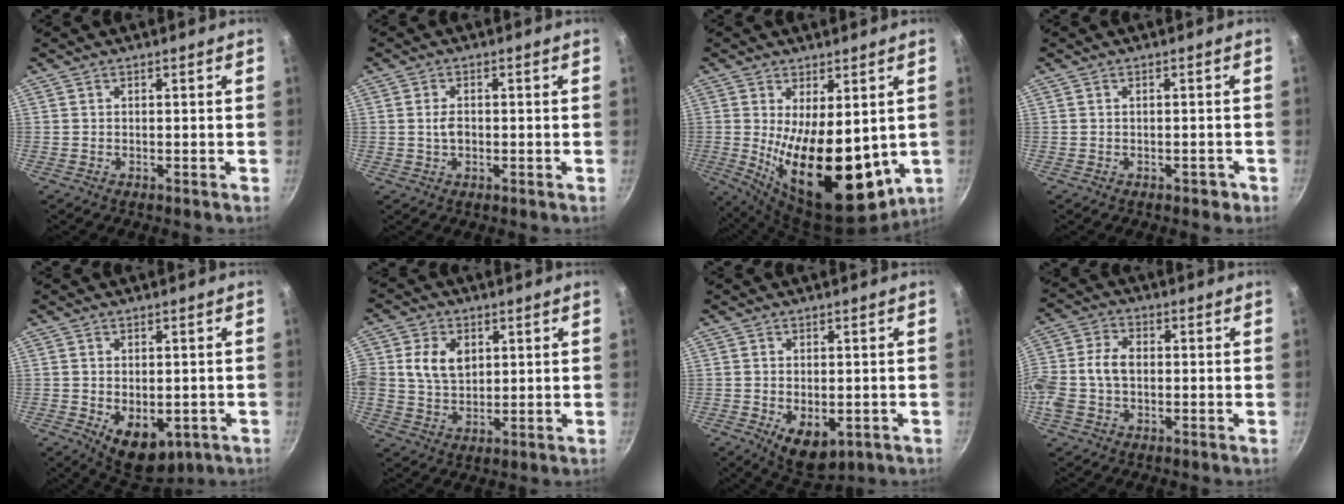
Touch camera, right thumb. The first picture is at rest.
{"total": 2.6, "force": [-0.2, 1.7, 2.0], "torque": [-0.031, 0.006, -0.004]}
{"total": 19.6, "force": [-0.3, 9.4, 17.3], "torque": [-0.240, -0.044, 0.019]}
{"total": 1.5, "force": [-0.8, 1.0, 0.8], "torque": [0.001, 0.017, 0.001]}
{"total": 9.2, "force": [-2.2, 5.9, 6.7], "torque": [-0.074, -0.006, -0.013]}
{"total": 8.4, "force": [2.1, 6.2, 5.2], "torque": [-0.080, -0.007, 0.035]}
{"total": 7.5, "force": [-1.8, 4.6, 5.7], "torque": [-0.074, -0.009, -0.011]}
{"total": 9.9, "force": [-0.8, 6.9, 7.0], "torque": [-0.139, 0.024, -0.026]}